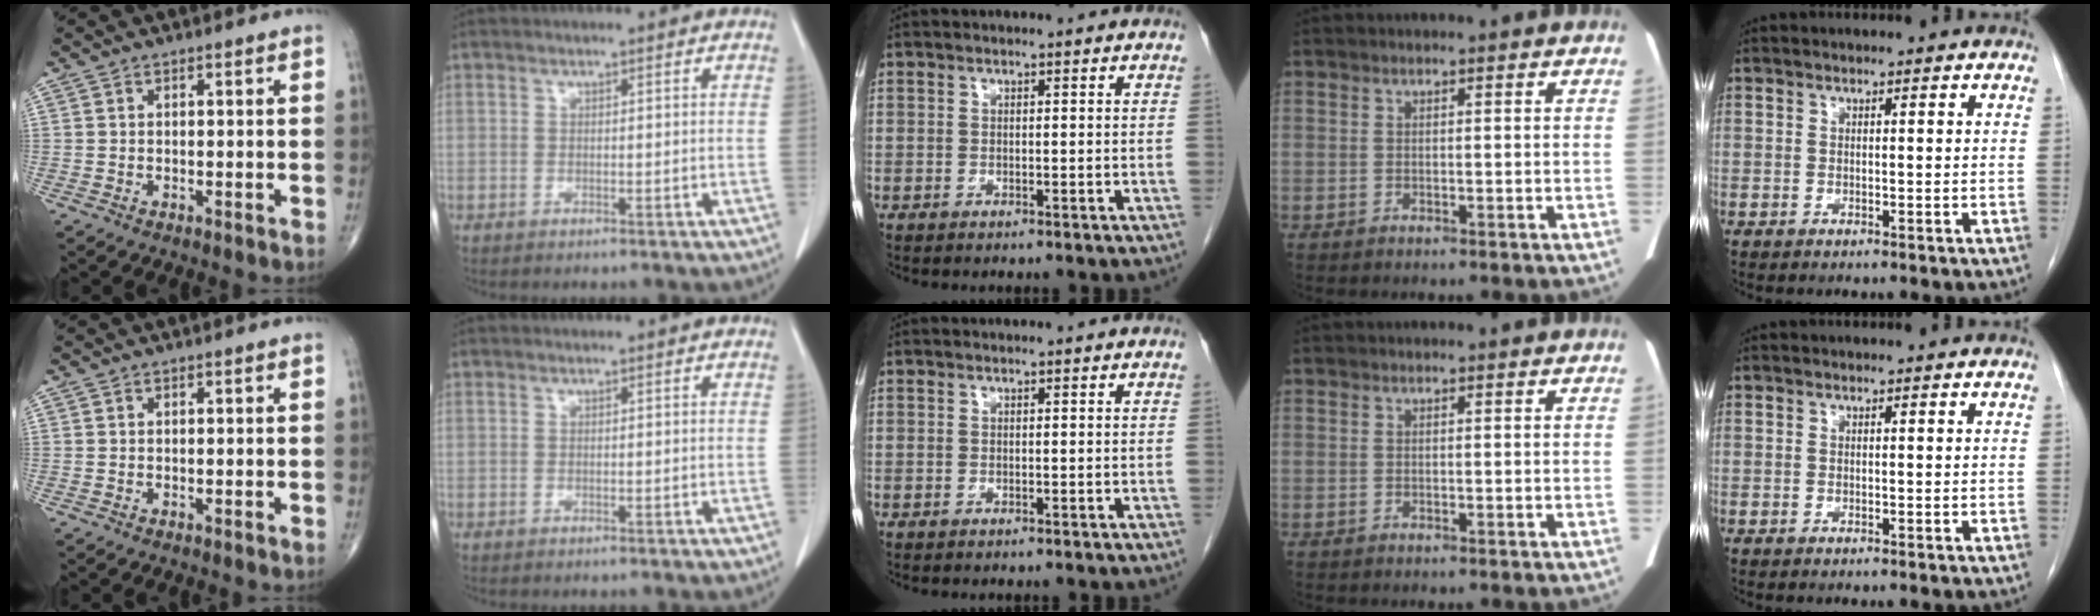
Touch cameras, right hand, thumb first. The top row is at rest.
{}